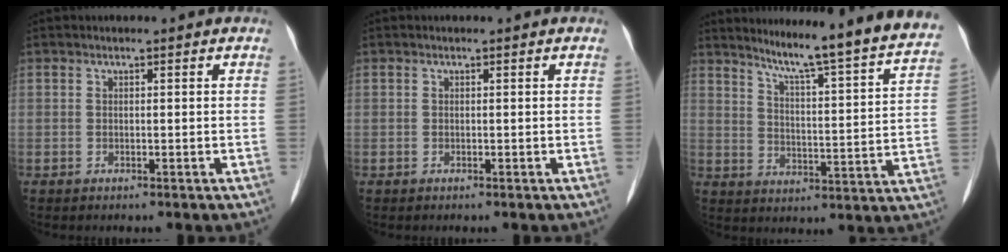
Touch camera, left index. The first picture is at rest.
{"total": 0.0}
{"total": 19.5, "force": [17.6, -0.8, 8.2], "torque": [-0.124, -0.062, 0.227]}